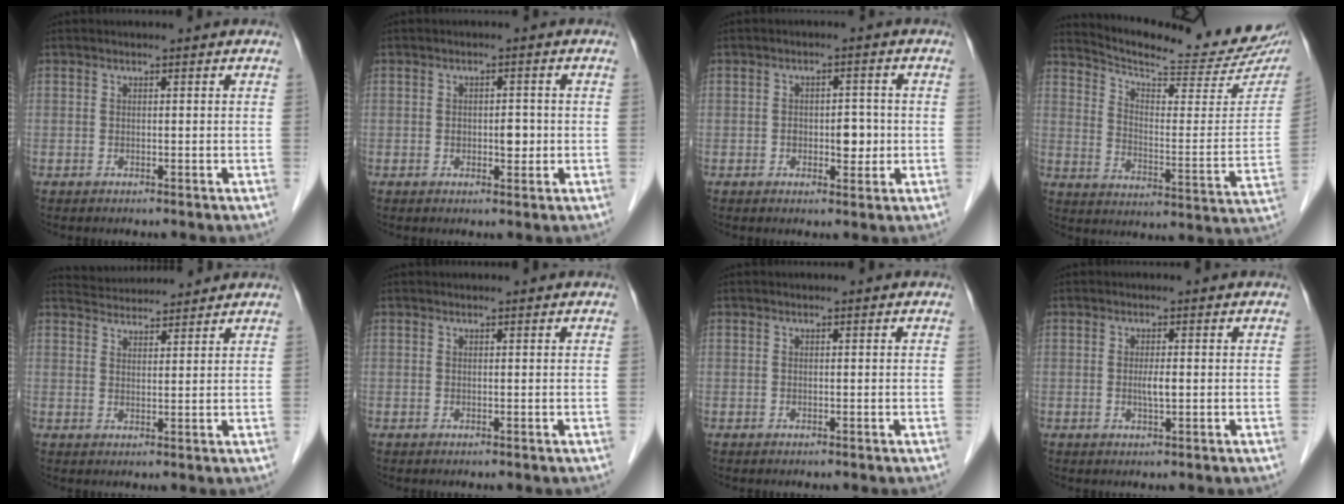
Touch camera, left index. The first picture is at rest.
{"total": 2.3, "force": [-0.3, 1.3, 1.9], "torque": [-0.027, 0.002, -0.002]}
{"total": 3.6, "force": [-0.6, 2.0, 2.9], "torque": [-0.038, 0.005, -0.004]}
{"total": 21.2, "force": [19.8, 1.6, 7.4], "torque": [-0.113, -0.066, 0.259]}
{"total": 6.3, "force": [6.3, 0.5, 0.6], "torque": [-0.016, 0.031, 0.095]}
{"total": 0.8, "force": [0.8, 0.0, 0.2], "torque": [-0.006, 0.008, 0.011]}
{"total": 0.0}
{"total": 1.8, "force": [-0.1, 0.2, 1.8], "torque": [-0.035, -0.001, 0.000]}